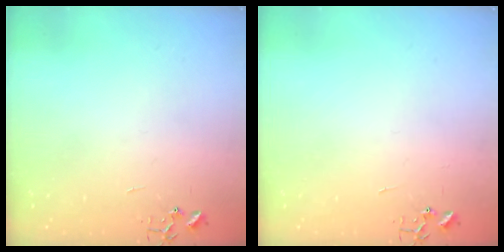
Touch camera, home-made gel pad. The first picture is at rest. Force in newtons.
{"total": 0.0}